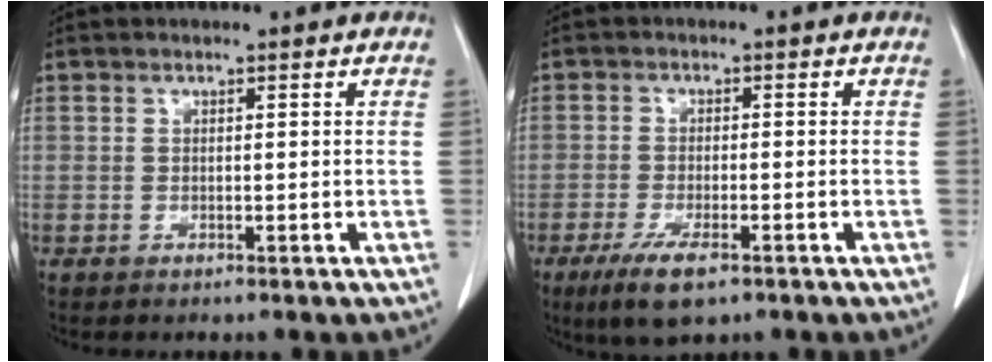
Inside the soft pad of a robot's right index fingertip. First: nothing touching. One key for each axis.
{"total": 6.2, "fx": -3.7, "fy": 1.9, "fz": 4.5, "tx": -0.083, "ty": -0.012, "tz": -0.061}